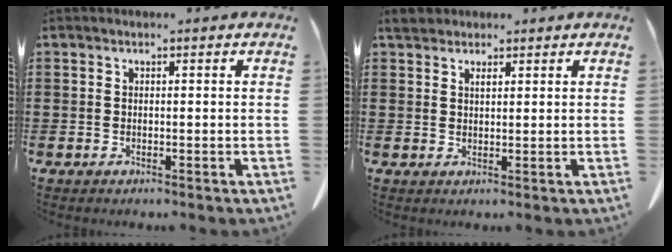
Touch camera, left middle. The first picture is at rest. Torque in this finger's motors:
{"motor_torque": [0.01, 0.01, 0.01, 0.01]}